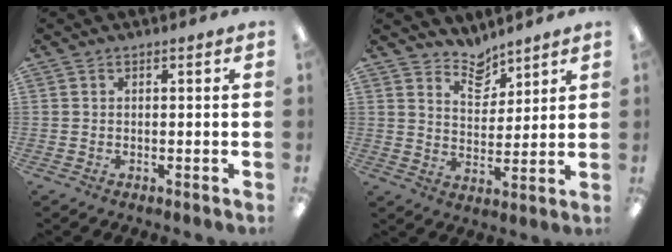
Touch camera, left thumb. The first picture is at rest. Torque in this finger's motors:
{"motor_torque": [-0.39, -0.24, -0.48, 0.05, -0.14]}